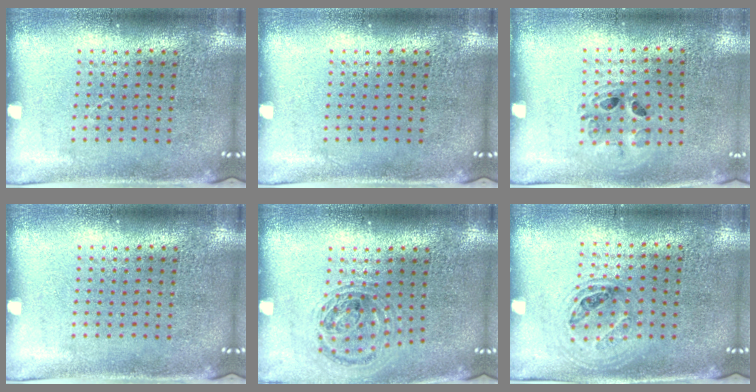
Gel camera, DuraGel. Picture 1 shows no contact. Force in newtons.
{"total": 0.0}
{"total": 0.9, "press": 0.9, "slide": 0.2}
{"total": 0.0}
{"total": 0.9, "press": 0.9, "slide": 0.2}
{"total": 1.0, "press": 0.9, "slide": 0.3}